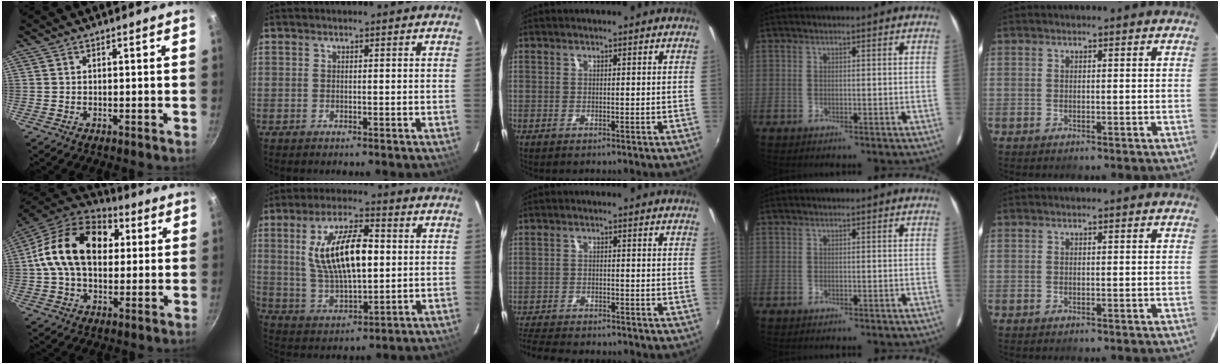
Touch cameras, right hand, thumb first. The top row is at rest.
{"thumb": {"total": 20.5, "force": [3.4, 14.0, 14.6], "torque": [-0.227, 0.027, 0.041]}, "index": {"total": 15.1, "force": [2.5, 6.1, 13.6], "torque": [-0.253, 0.007, 0.055]}, "middle": {"total": 9.4, "force": [-8.6, 1.9, 3.4], "torque": [-0.094, -0.017, -0.139]}}